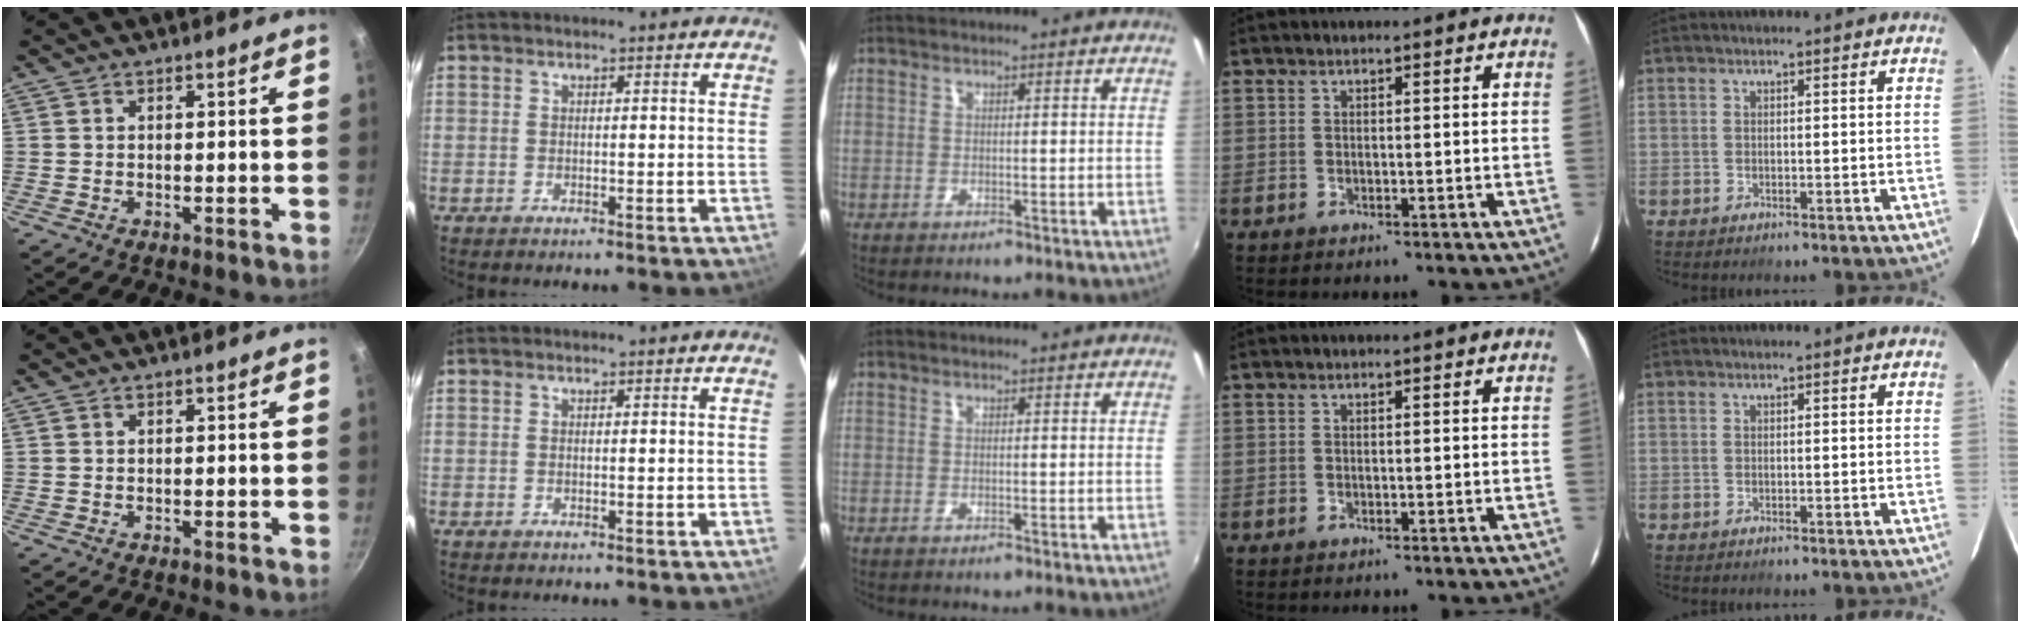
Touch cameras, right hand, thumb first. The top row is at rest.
{}